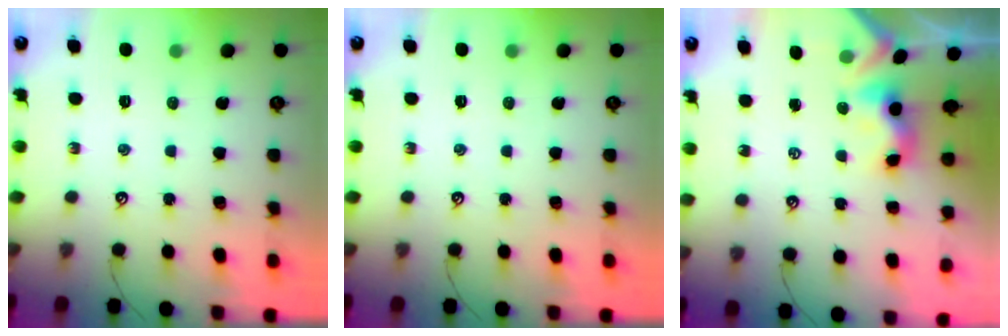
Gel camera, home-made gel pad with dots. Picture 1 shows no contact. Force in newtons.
{"total": 0.0}
{"total": 3.0, "press": 2.9, "slide": 0.6}